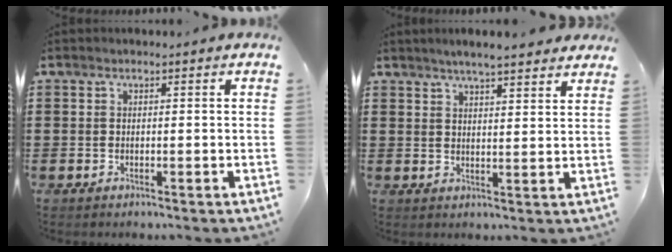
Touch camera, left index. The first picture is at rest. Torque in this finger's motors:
{"motor_torque": [1.10, -1.04, 0.59, 0.10]}